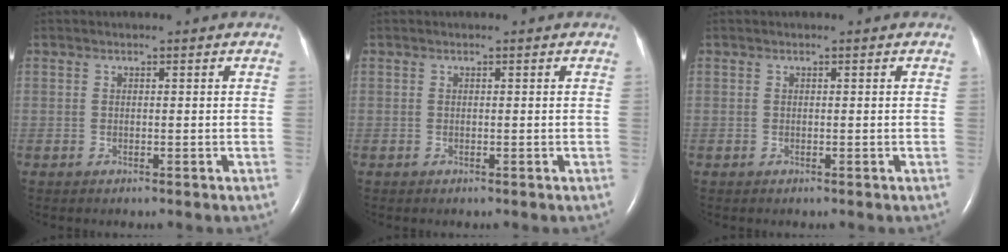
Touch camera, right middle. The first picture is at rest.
{"total": 0.0}
{"total": 0.0}